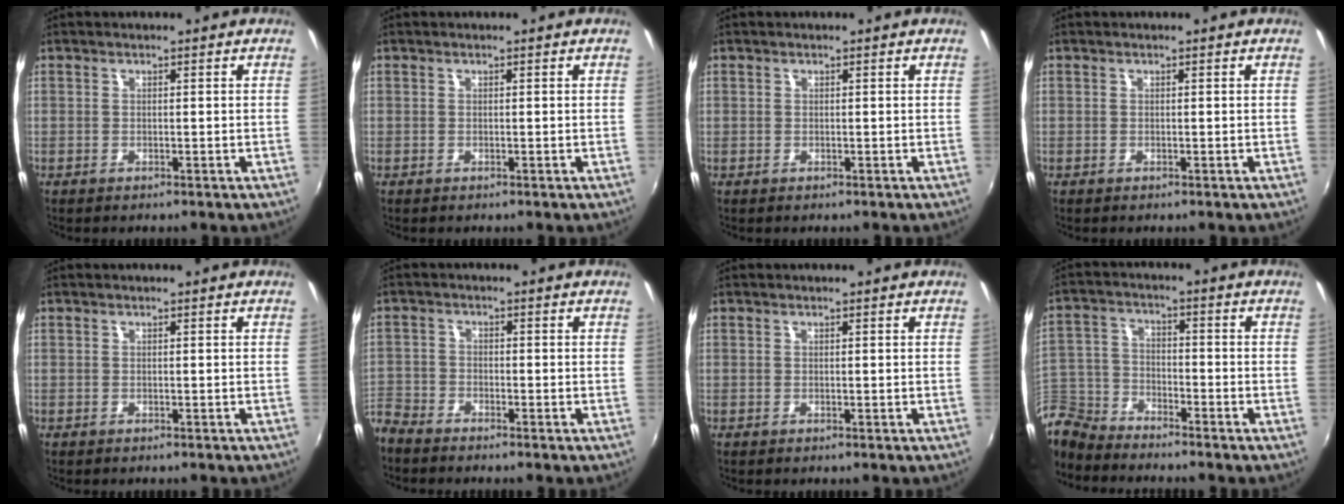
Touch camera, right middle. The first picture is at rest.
{"total": 0.0}
{"total": 0.7, "force": [-0.1, 0.7, -0.1], "torque": [0.000, 0.003, 0.000]}
{"total": 0.0}
{"total": 0.0}
{"total": 6.2, "force": [-5.3, 3.1, 1.1], "torque": [-0.048, -0.004, -0.114]}
{"total": 0.0}
{"total": 9.7, "force": [-8.2, 4.5, 2.5], "torque": [-0.071, 0.008, -0.164]}